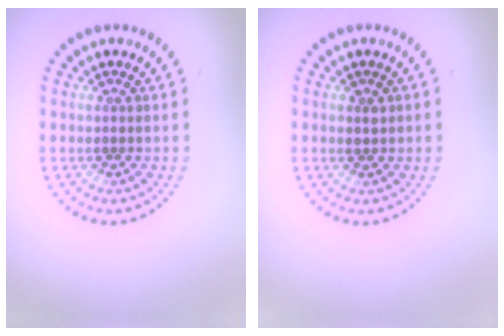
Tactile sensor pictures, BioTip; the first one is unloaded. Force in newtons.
{"total": 0.9, "press": 0.8, "slide": 0.1}